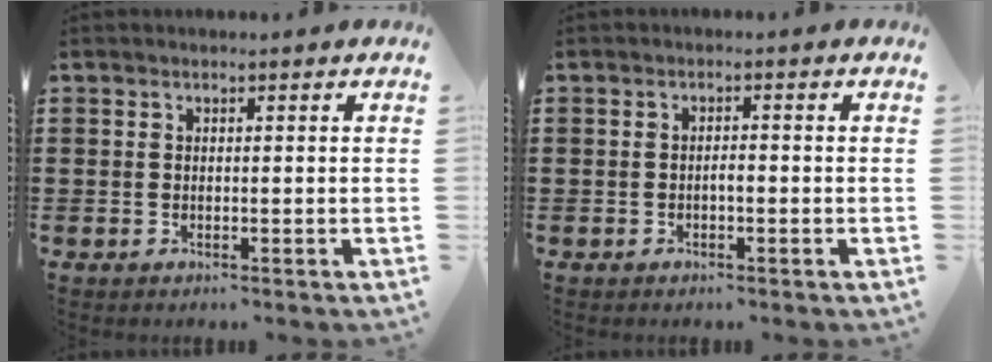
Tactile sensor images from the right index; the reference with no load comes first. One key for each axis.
{"total": 1.3, "fx": -0.5, "fy": 0.3, "fz": 1.1, "tx": -0.023, "ty": -0.002, "tz": -0.009}